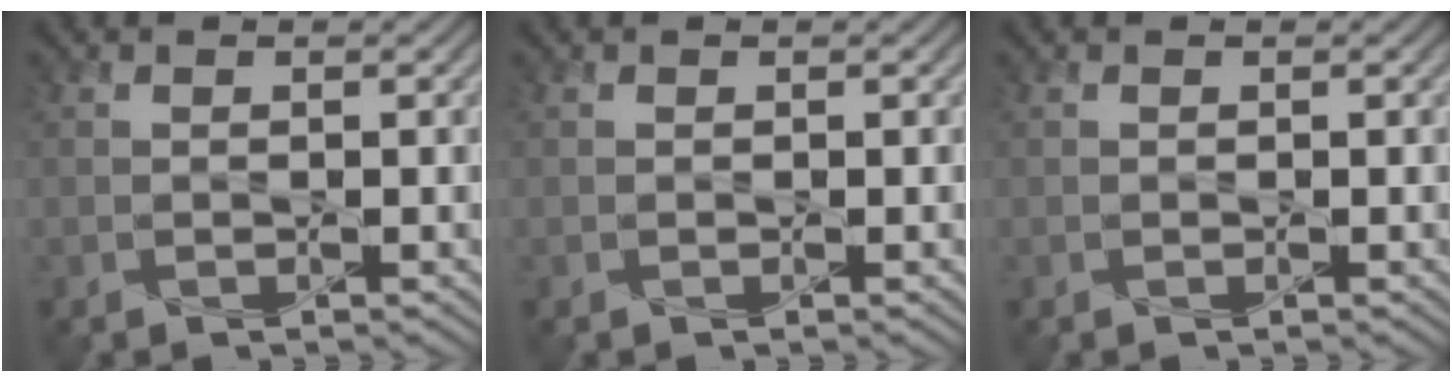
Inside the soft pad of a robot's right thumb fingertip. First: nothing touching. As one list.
[{"total": 0.0}, {"total": 0.0}]